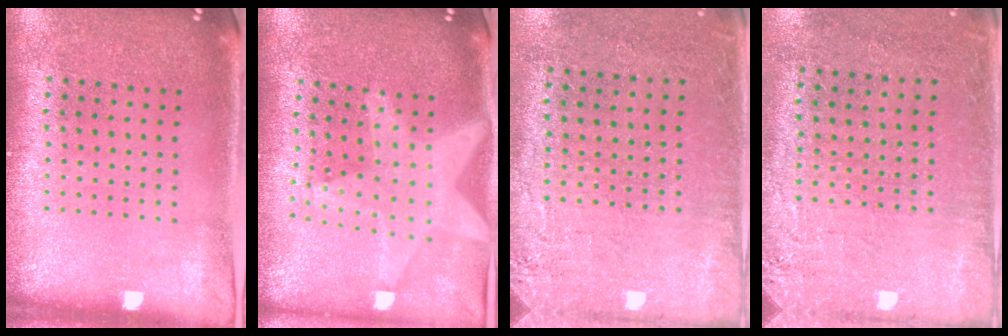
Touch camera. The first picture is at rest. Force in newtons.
{"total": 2.1, "press": 1.8, "slide": 1.1}
{"total": 2.7, "press": 2.3, "slide": 1.4}
{"total": 2.7, "press": 2.3, "slide": 1.3}